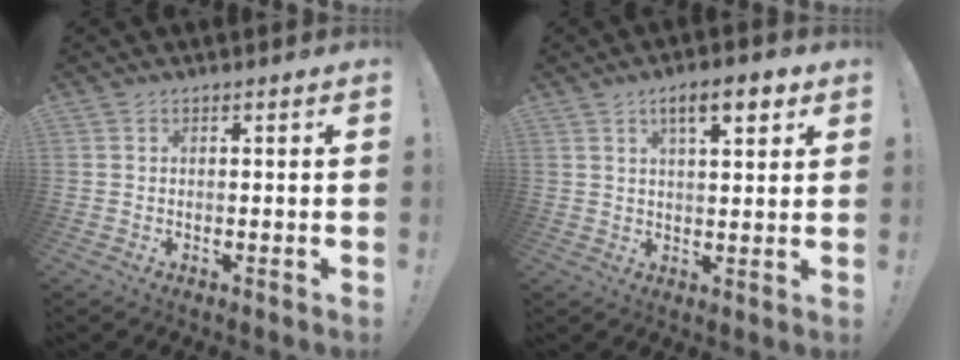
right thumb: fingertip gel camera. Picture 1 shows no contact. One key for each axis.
{"total": 8.0, "fx": 4.1, "fy": 2.6, "fz": 6.3, "tx": -0.079, "ty": -0.017, "tz": 0.061}